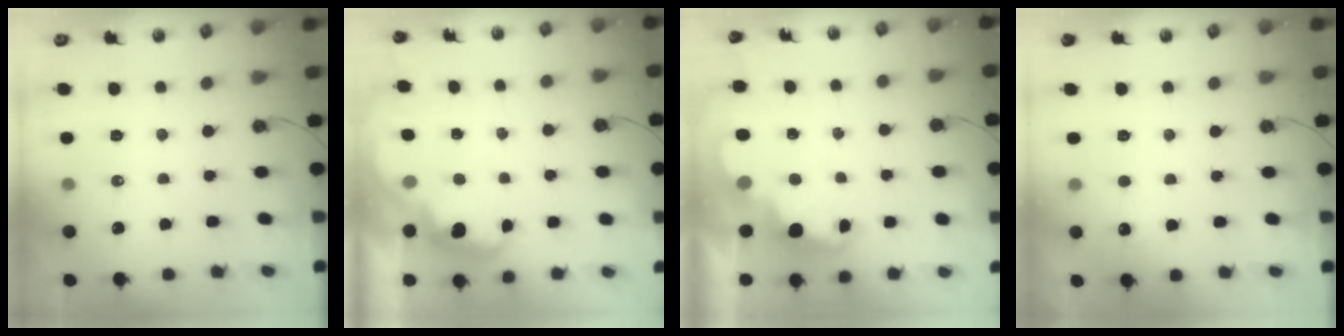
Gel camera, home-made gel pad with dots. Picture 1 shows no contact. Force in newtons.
{"total": 2.8, "press": 2.6, "slide": 0.9}
{"total": 2.5, "press": 2.5, "slide": 0.6}
{"total": 2.1, "press": 1.9, "slide": 0.9}